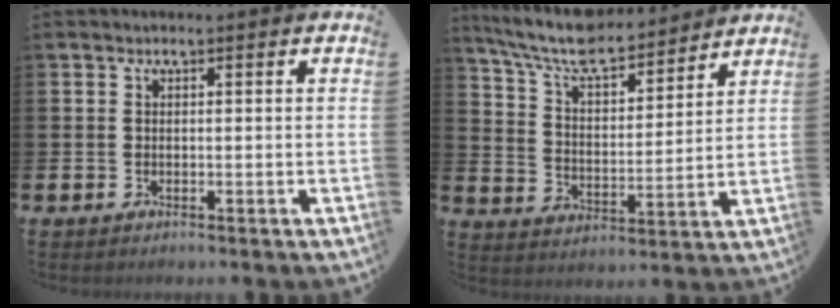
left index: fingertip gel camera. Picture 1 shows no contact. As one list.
[{"total": 8.8, "force": [8.1, 1.8, 2.8], "torque": [-0.088, -0.056, 0.141]}]